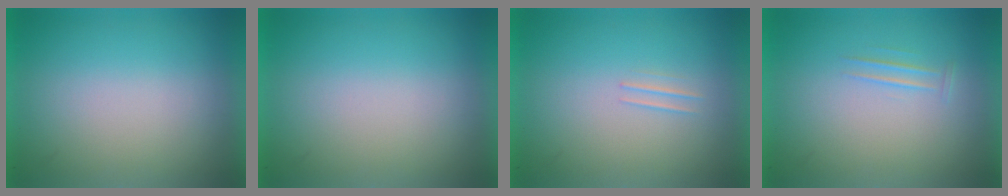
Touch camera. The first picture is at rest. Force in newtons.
{"total": 0.0}
{"total": 1.1}
{"total": 1.1}